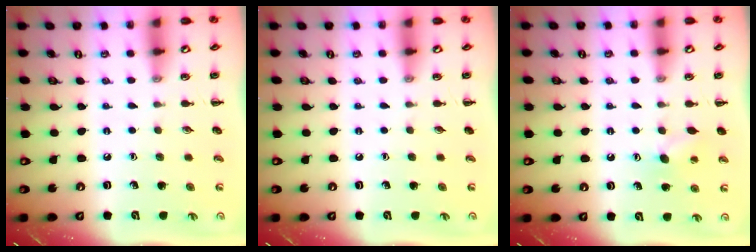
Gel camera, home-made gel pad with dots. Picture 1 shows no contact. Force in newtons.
{"total": 0.0}
{"total": 6.8, "press": 6.6, "slide": 1.6}